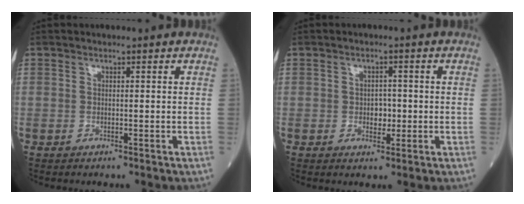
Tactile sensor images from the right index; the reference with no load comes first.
{"total": 2.5, "force": [-0.4, 1.7, 1.8], "torque": [-0.020, 0.003, -0.003]}